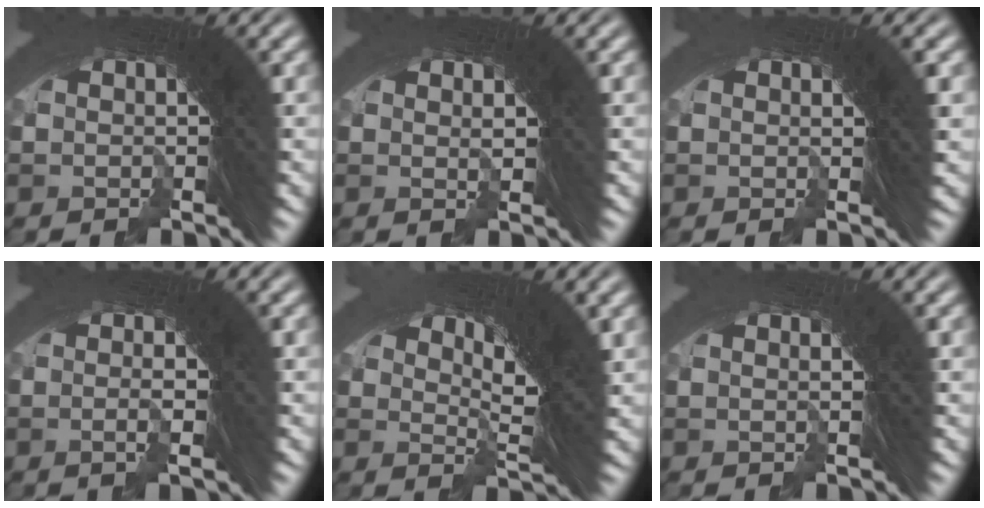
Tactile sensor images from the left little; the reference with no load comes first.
{"total": 1.9, "force": [0.1, 1.2, 1.4], "torque": [-0.026, -0.004, -0.001]}
{"total": 0.6, "force": [0.0, -0.2, 0.6], "torque": [-0.014, 0.000, 0.000]}
{"total": 3.1, "force": [0.3, 1.7, 2.6], "torque": [-0.024, 0.016, -0.008]}
{"total": 4.8, "force": [0.1, 2.2, 4.2], "torque": [-0.071, -0.023, 0.008]}
{"total": 1.1, "force": [0.3, 0.7, 0.9], "torque": [-0.021, 0.004, 0.000]}